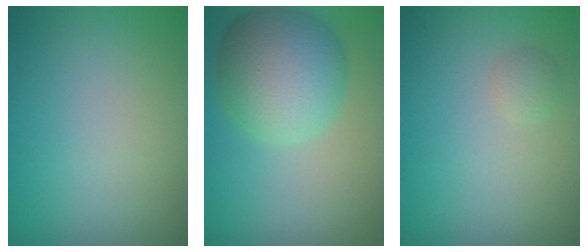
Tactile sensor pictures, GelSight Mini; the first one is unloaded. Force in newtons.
{"total": 8.0, "press": 8.0, "slide": 0.4}
{"total": 1.0, "press": 1.0, "slide": 0.1}